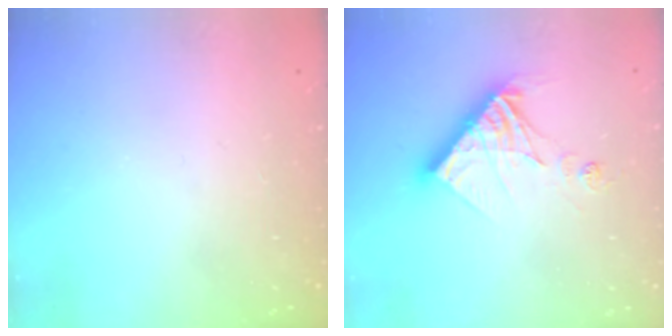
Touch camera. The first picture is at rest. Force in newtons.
{"total": 14.1, "press": 14.0, "slide": 1.5}